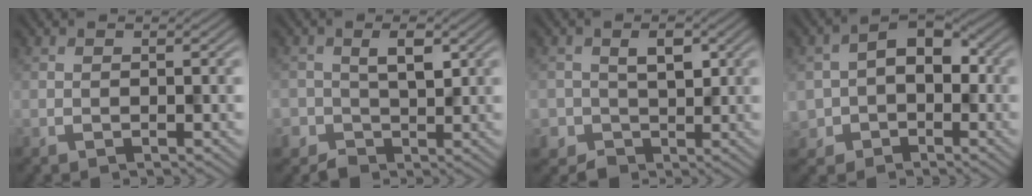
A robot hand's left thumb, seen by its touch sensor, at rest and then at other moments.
{"total": 2.4, "force": [-0.1, 2.1, 1.1], "torque": [-0.010, -0.003, 0.000]}
{"total": 3.7, "force": [-0.3, 3.4, 1.4], "torque": [-0.017, -0.003, -0.003]}
{"total": 6.3, "force": [-1.2, 5.2, 3.3], "torque": [-0.058, -0.007, -0.033]}